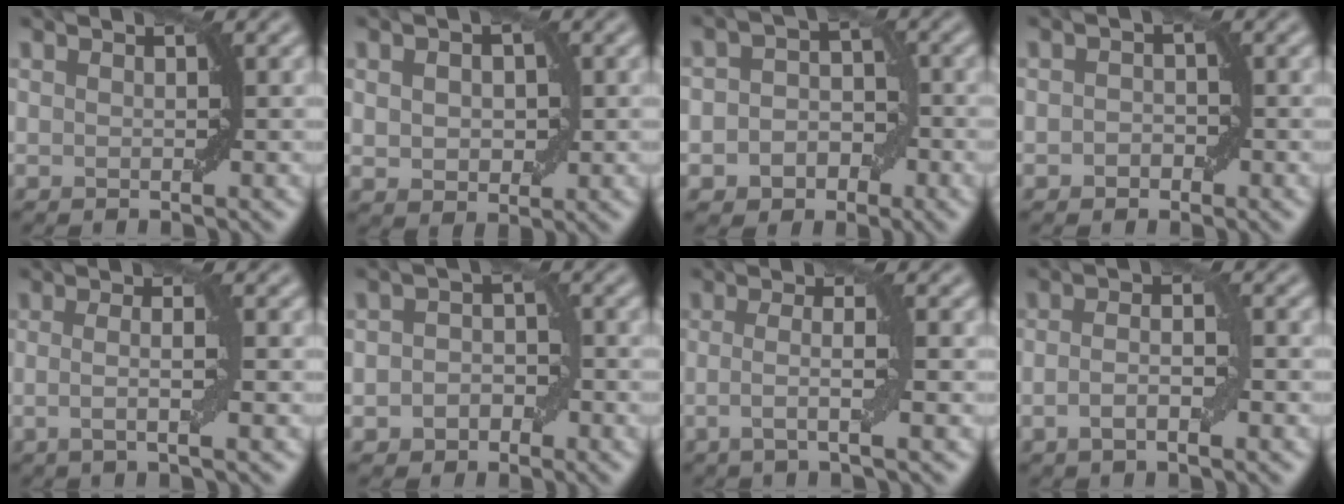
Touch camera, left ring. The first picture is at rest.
{"total": 3.1, "force": [0.2, 2.1, 2.2], "torque": [-0.040, 0.001, 0.006]}
{"total": 4.4, "force": [-1.6, 3.6, 2.0], "torque": [0.004, 0.003, -0.038]}
{"total": 1.4, "force": [-0.6, 1.1, 0.6], "torque": [-0.010, 0.001, -0.013]}
{"total": 3.1, "force": [-0.3, 0.7, 3.0], "torque": [-0.047, -0.003, -0.009]}
{"total": 2.9, "force": [-1.1, 2.2, 1.4], "torque": [-0.015, 0.003, -0.021]}
{"total": 3.4, "force": [-0.6, 0.7, 3.3], "torque": [-0.056, -0.004, -0.015]}
{"total": 3.0, "force": [-0.9, 1.0, 2.7], "torque": [-0.051, -0.001, -0.019]}